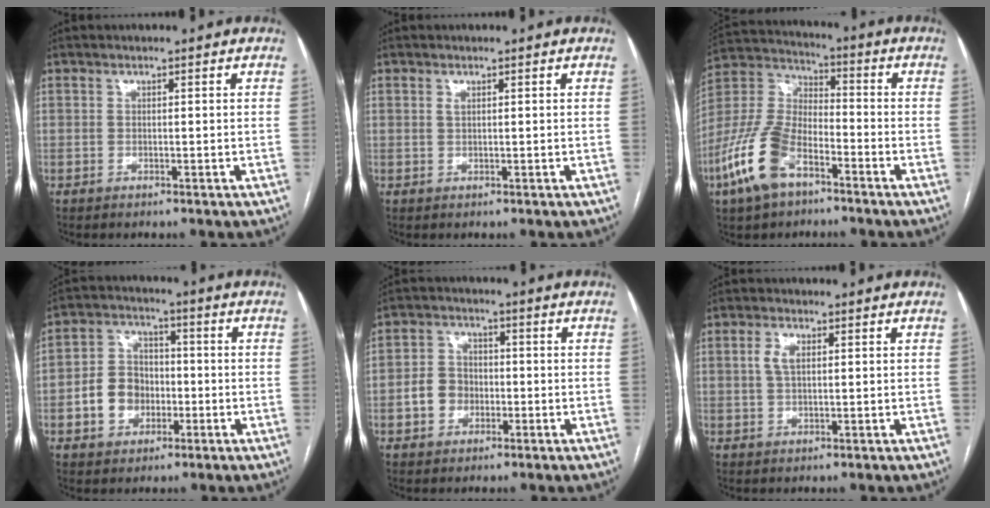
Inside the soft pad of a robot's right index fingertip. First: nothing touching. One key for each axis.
{"total": 0.6, "fx": 0.3, "fy": 0.2, "fz": 0.5, "tx": -0.013, "ty": -0.001, "tz": 0.007}
{"total": 13.5, "fx": -7.2, "fy": 6.2, "fz": 9.5, "tx": -0.223, "ty": 0.003, "tz": -0.141}
{"total": 7.8, "fx": -1.9, "fy": 6.4, "fz": 4.1, "tx": -0.092, "ty": 0.024, "tz": -0.030}
{"total": 5.3, "fx": -1.3, "fy": 4.5, "fz": 2.5, "tx": -0.055, "ty": 0.020, "tz": -0.022}
{"total": 3.0, "fx": 0.8, "fy": 1.4, "fz": 2.5, "tx": -0.055, "ty": 0.007, "tz": 0.017}